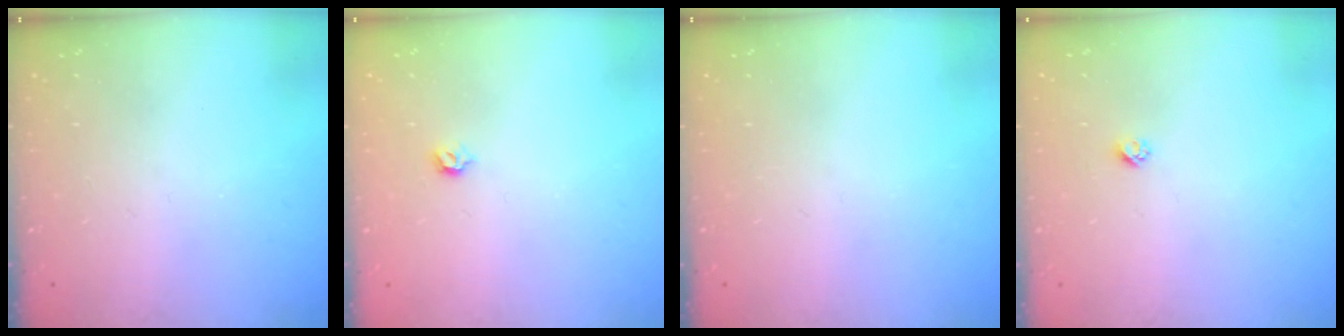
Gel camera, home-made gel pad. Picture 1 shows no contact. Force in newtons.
{"total": 3.1, "press": 3.0, "slide": 0.8}
{"total": 0.0}
{"total": 2.3, "press": 2.3, "slide": 0.2}